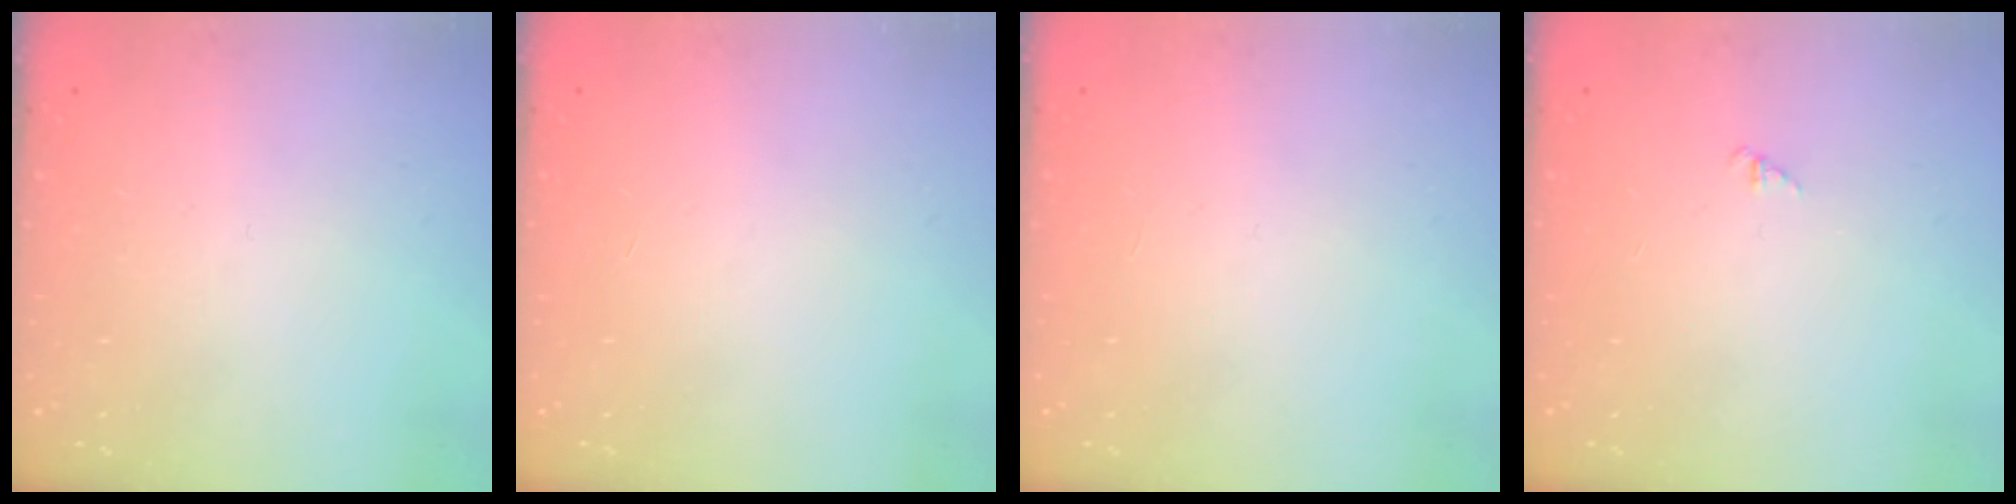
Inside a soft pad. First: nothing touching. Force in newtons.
{"total": 0.0}
{"total": 0.0}
{"total": 1.3, "press": 1.2, "slide": 0.3}